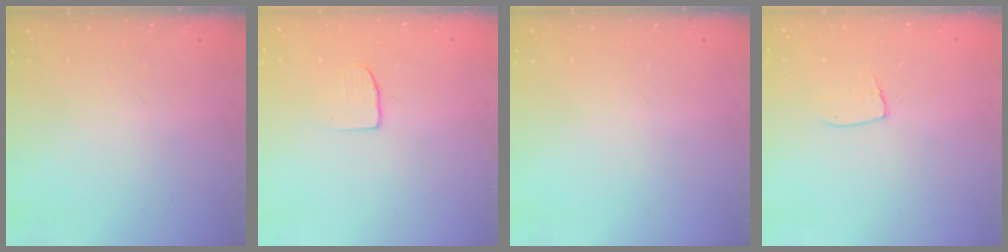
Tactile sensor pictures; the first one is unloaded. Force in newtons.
{"total": 5.1, "press": 5.1, "slide": 0.4}
{"total": 0.0}
{"total": 5.5, "press": 5.5, "slide": 0.3}